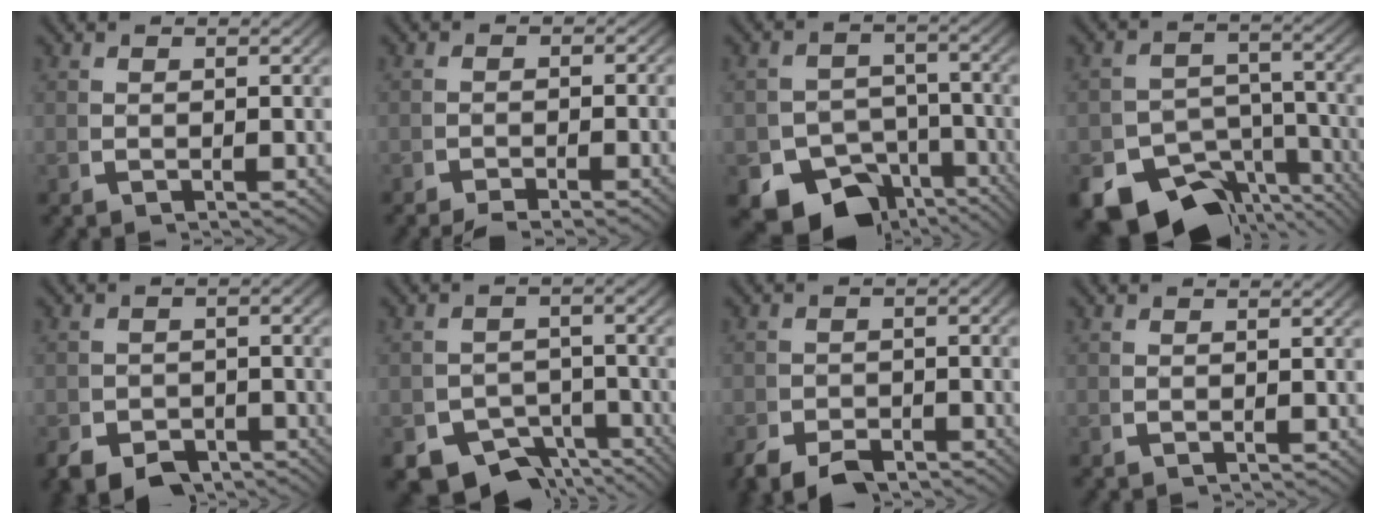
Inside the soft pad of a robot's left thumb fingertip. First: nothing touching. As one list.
[{"total": 1.9, "force": [-1.7, 0.7, 0.5], "torque": [0.004, -0.010, -0.034]}, {"total": 13.6, "force": [-8.1, 9.3, 5.6], "torque": [-0.110, -0.070, -0.113]}, {"total": 14.0, "force": [-8.9, 8.8, 6.2], "torque": [-0.110, -0.060, -0.132]}, {"total": 5.4, "force": [-4.0, 2.8, 2.2], "torque": [-0.021, -0.025, -0.063]}, {"total": 9.8, "force": [-6.8, 5.9, 4.0], "torque": [-0.063, -0.045, -0.102]}, {"total": 4.2, "force": [-3.6, 1.7, 1.6], "torque": [-0.015, -0.020, -0.060]}, {"total": 0.0}]